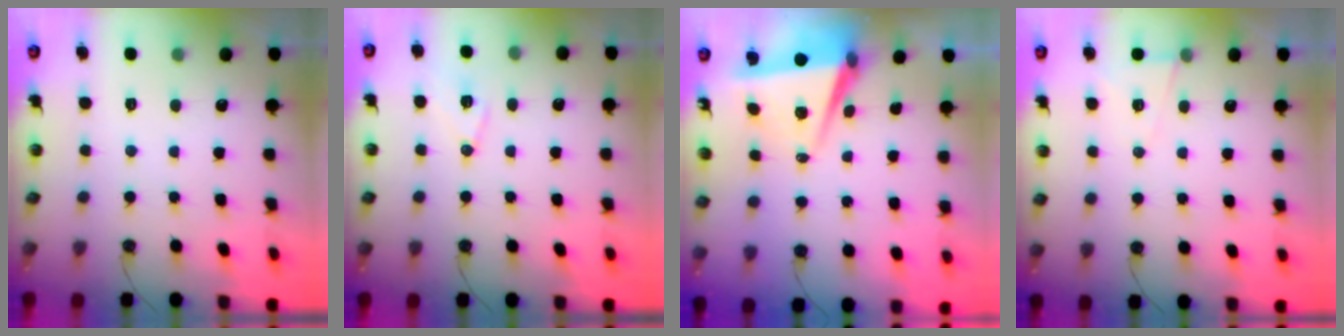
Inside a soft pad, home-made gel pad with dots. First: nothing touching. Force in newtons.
{"total": 8.4, "press": 7.8, "slide": 3.0}
{"total": 6.3, "press": 4.7, "slide": 4.2}
{"total": 6.7, "press": 5.0, "slide": 4.5}